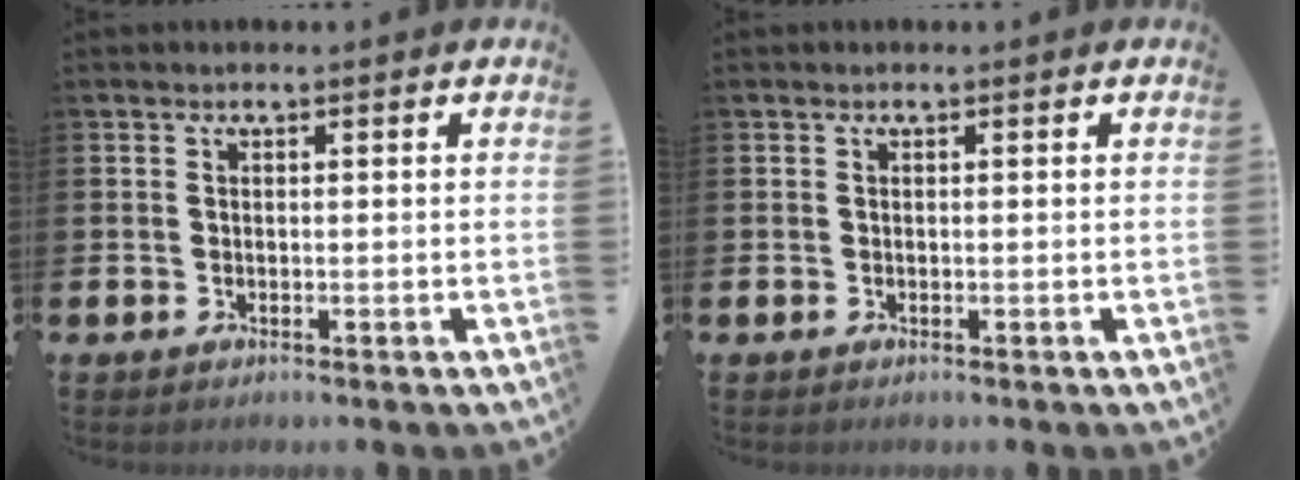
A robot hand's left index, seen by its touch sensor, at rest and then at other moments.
{"total": 0.0}